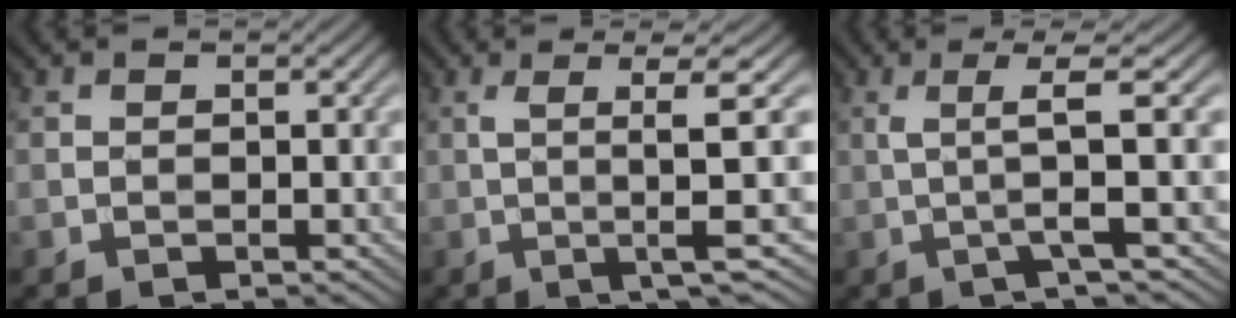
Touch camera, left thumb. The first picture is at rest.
{"total": 6.6, "force": [0.1, 0.2, 6.6], "torque": [-0.126, 0.009, -0.001]}
{"total": 4.6, "force": [0.3, 0.0, 4.6], "torque": [-0.086, 0.011, -0.005]}